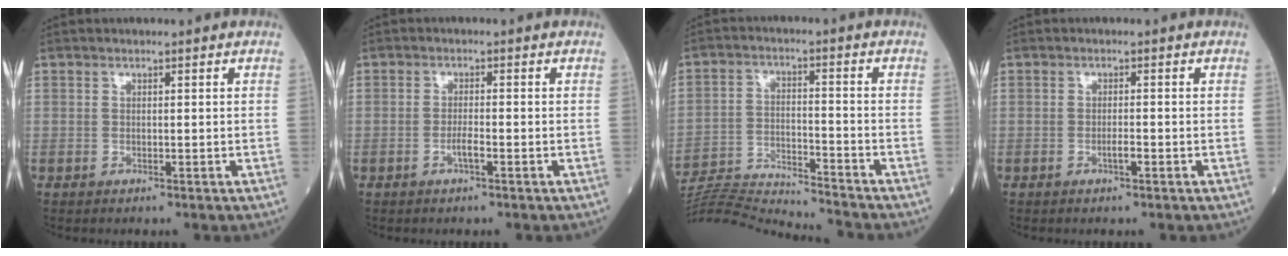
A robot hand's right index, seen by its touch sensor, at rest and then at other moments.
{"total": 1.8, "force": [-0.9, 0.1, 1.6], "torque": [-0.030, 0.001, -0.017]}
{"total": 16.6, "force": [-16.1, -1.6, 3.7], "torque": [-0.067, -0.006, -0.259]}
{"total": 1.3, "force": [-0.6, 0.1, 1.1], "torque": [-0.020, 0.001, -0.012]}